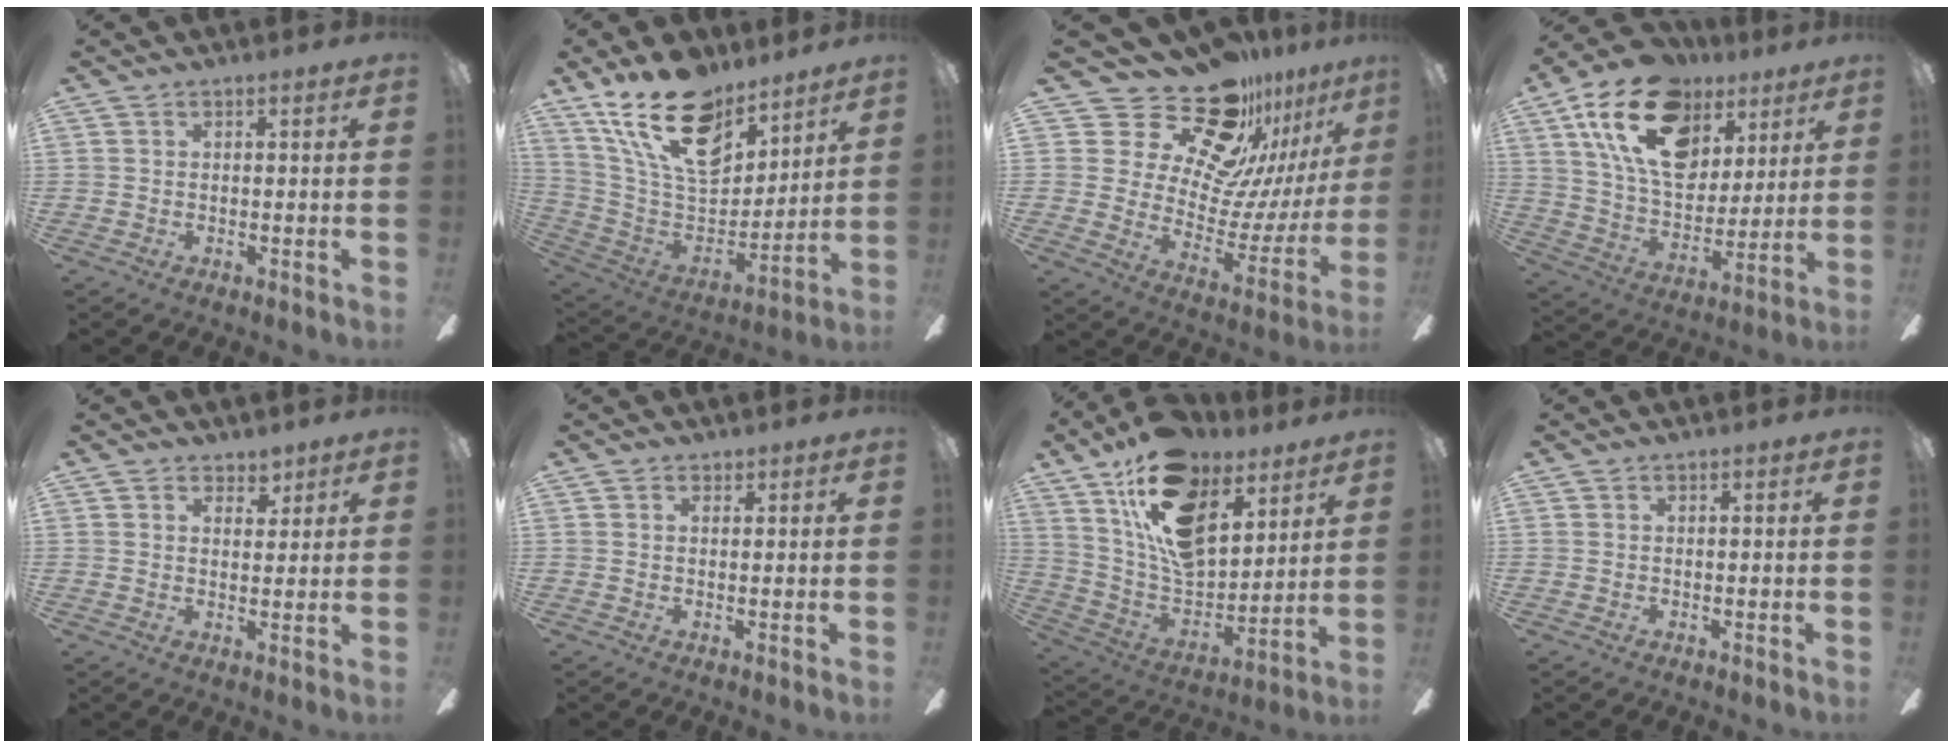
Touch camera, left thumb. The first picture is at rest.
{"total": 22.6, "force": [14.7, 11.6, 12.6], "torque": [-0.231, -0.083, 0.266]}
{"total": 22.9, "force": [18.6, 10.0, 9.1], "torque": [-0.151, -0.139, 0.341]}
{"total": 22.6, "force": [10.9, 14.2, 13.8], "torque": [-0.241, -0.034, 0.196]}
{"total": 3.4, "force": [2.6, 2.0, 0.8], "torque": [0.000, -0.012, 0.043]}
{"total": 0.8, "force": [0.6, 0.4, 0.4], "torque": [0.000, -0.003, 0.009]}
{"total": 20.2, "force": [11.8, 11.3, 11.9], "torque": [-0.232, -0.060, 0.213]}
{"total": 0.0}